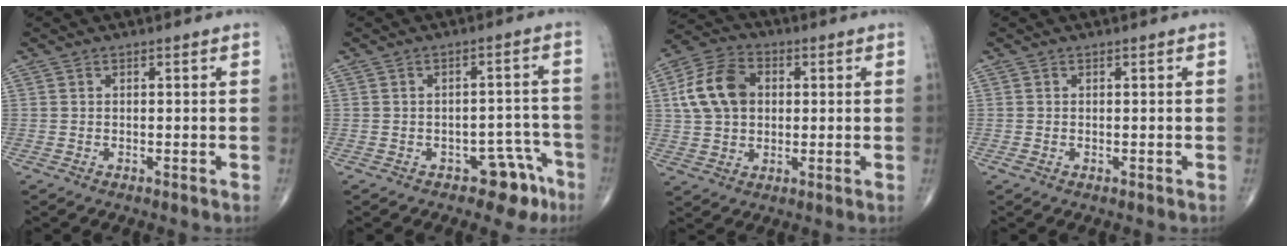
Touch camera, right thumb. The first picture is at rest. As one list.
[{"total": 5.9, "force": [-3.9, 3.4, 2.7], "torque": [-0.001, 0.047, -0.049]}, {"total": 11.9, "force": [1.9, 8.7, 7.9], "torque": [-0.136, 0.015, 0.030]}, {"total": 0.6, "force": [-0.2, 0.4, 0.4], "torque": [-0.014, 0.001, -0.003]}]